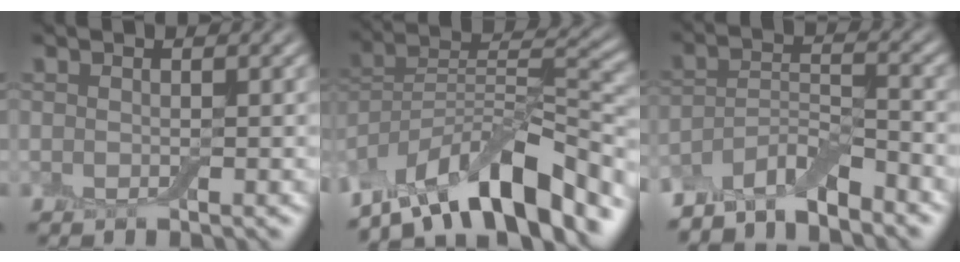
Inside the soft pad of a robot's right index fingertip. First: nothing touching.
{"total": 12.8, "force": [-8.9, 4.0, 8.3], "torque": [-0.130, 0.031, -0.158]}
{"total": 5.4, "force": [-4.8, 1.4, 2.2], "torque": [-0.037, 0.005, -0.091]}